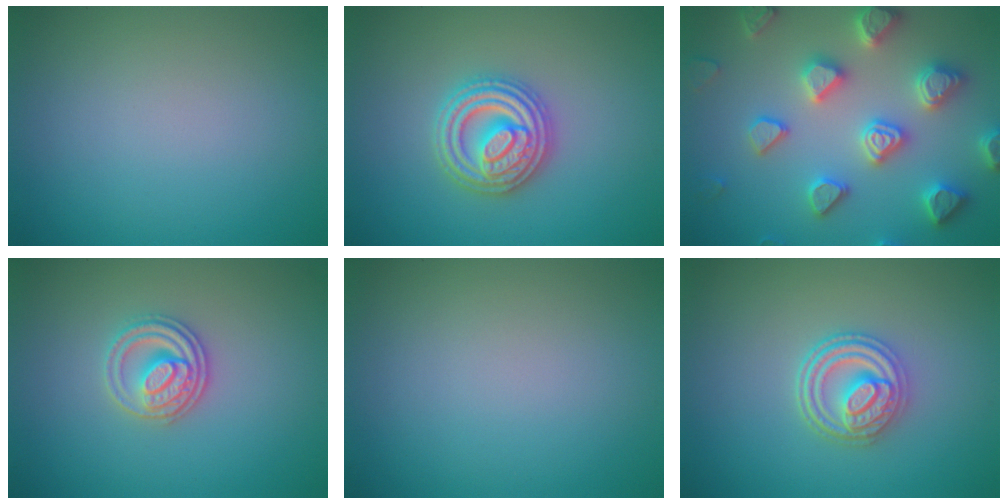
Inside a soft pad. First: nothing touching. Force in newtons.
{"total": 4.9, "press": 4.8, "slide": 0.7}
{"total": 6.7, "press": 6.5, "slide": 1.4}
{"total": 3.0, "press": 2.8, "slide": 0.9}
{"total": 0.0}
{"total": 4.3, "press": 3.5, "slide": 2.5}